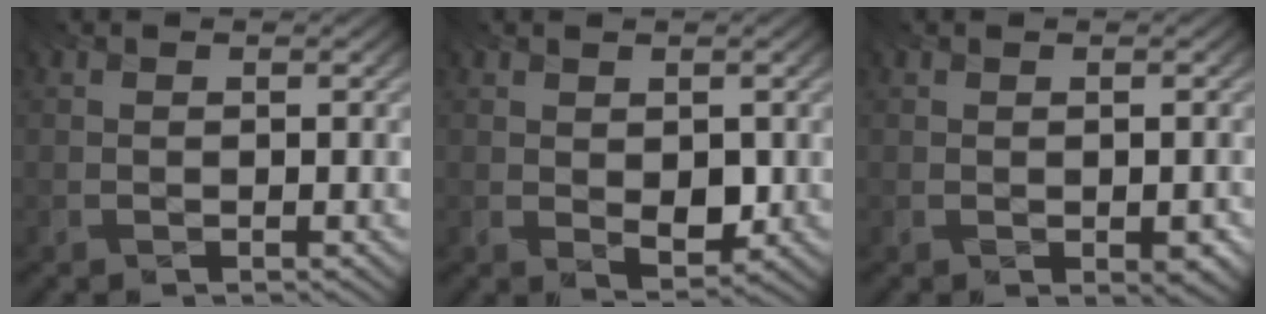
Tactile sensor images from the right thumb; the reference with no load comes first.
{"total": 3.1, "force": [-0.1, 1.9, 2.4], "torque": [-0.044, -0.010, -0.002]}
{"total": 2.3, "force": [-0.7, 1.1, 1.9], "torque": [-0.024, -0.007, -0.006]}